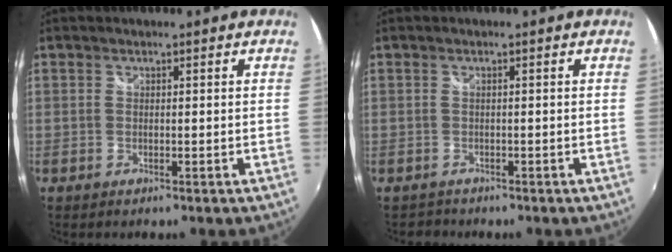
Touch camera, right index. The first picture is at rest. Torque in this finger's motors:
{"motor_torque": [0.05, 0.03, 0.02, 0.00]}